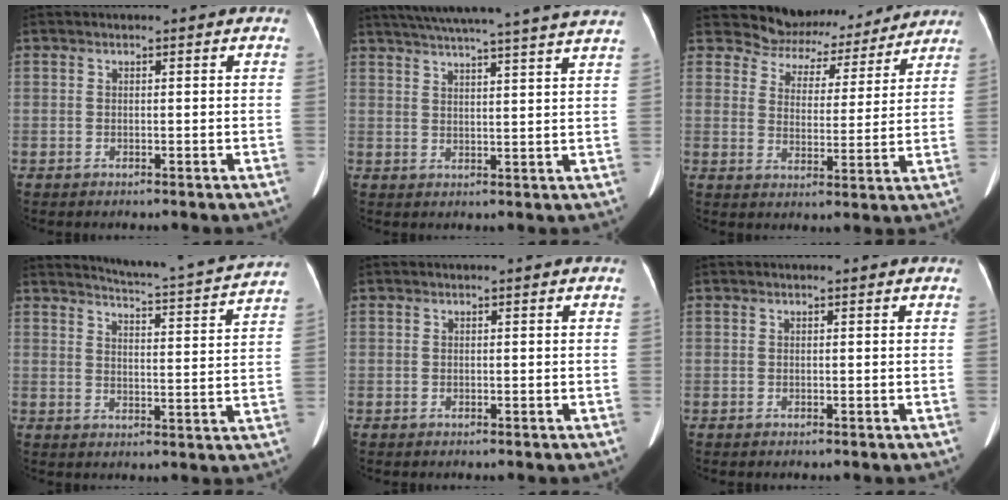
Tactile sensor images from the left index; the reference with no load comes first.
{"total": 24.1, "force": [21.9, -0.8, 10.2], "torque": [-0.171, -0.012, 0.279]}
{"total": 11.7, "force": [10.9, 4.3, 0.0], "torque": [0.013, -0.002, 0.133]}
{"total": 14.7, "force": [14.1, -0.9, 4.0], "torque": [-0.074, -0.038, 0.174]}
{"total": 0.0}
{"total": 0.0}